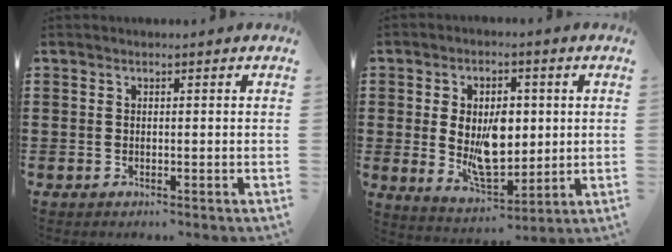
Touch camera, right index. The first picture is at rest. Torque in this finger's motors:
{"motor_torque": [1.75, 0.39, 1.05, 0.21]}